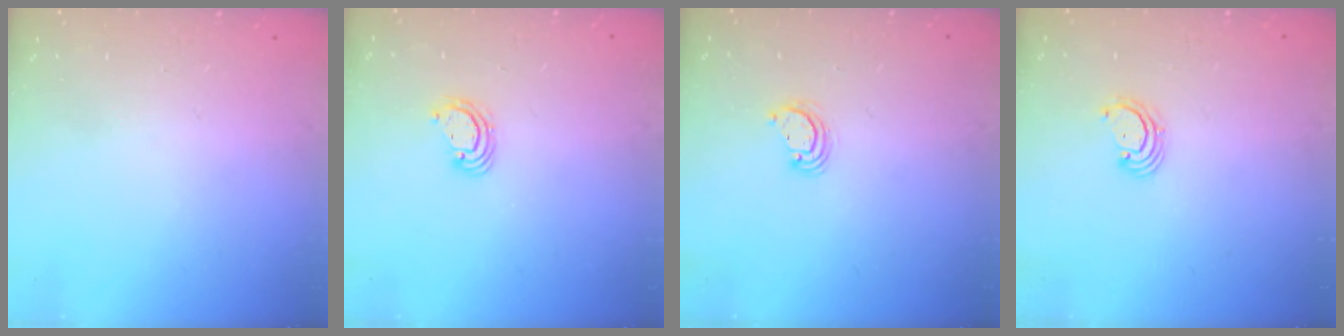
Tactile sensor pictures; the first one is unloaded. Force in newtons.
{"total": 3.7, "press": 3.7, "slide": 0.3}
{"total": 3.9, "press": 3.9, "slide": 0.4}
{"total": 2.3, "press": 2.3, "slide": 0.1}